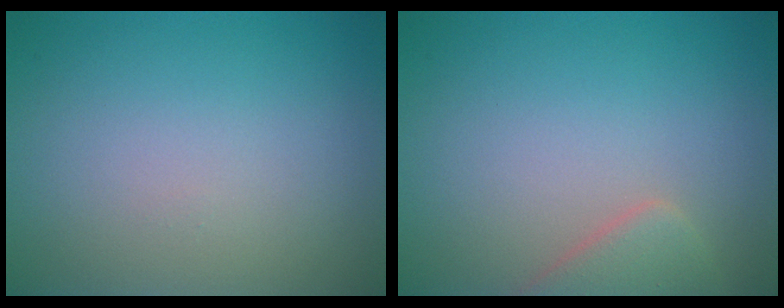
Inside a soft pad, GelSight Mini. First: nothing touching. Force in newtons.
{"total": 2.8, "press": 2.8, "slide": 0.2}